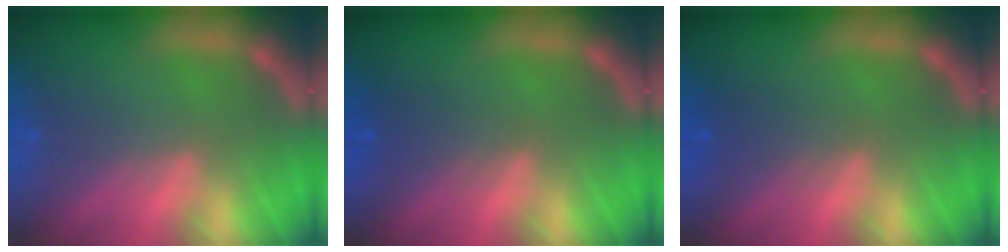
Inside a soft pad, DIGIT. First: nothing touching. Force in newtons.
{"total": 2.0}
{"total": 2.0}